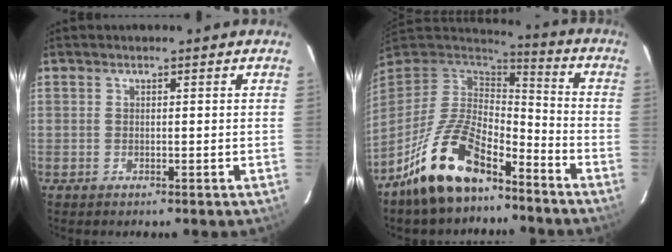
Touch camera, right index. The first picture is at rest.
{"total": 17.0, "force": [-11.6, 7.0, 10.3], "torque": [-0.214, -0.004, -0.209]}